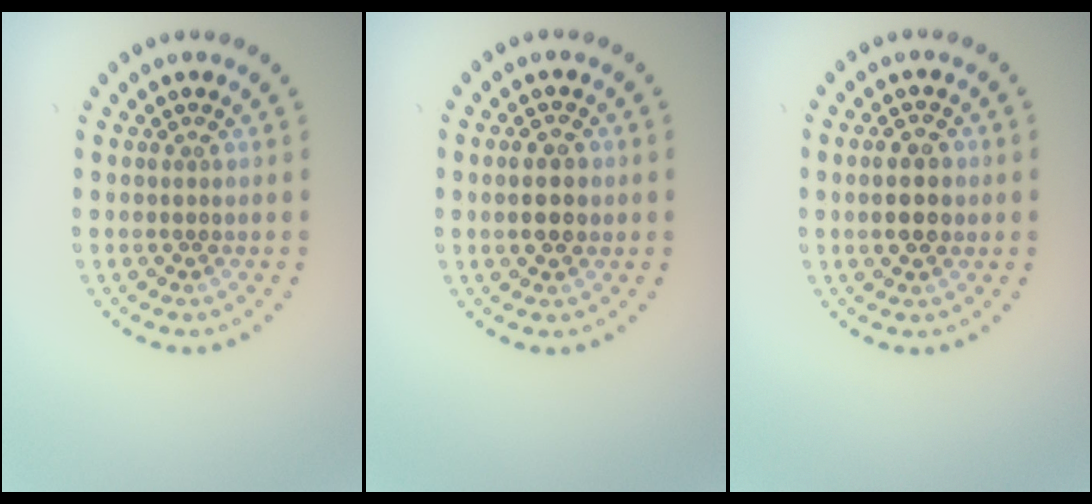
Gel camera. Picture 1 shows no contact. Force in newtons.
{"total": 3.2, "press": 3.2, "slide": 0.1}
{"total": 3.2, "press": 3.2, "slide": 0.0}